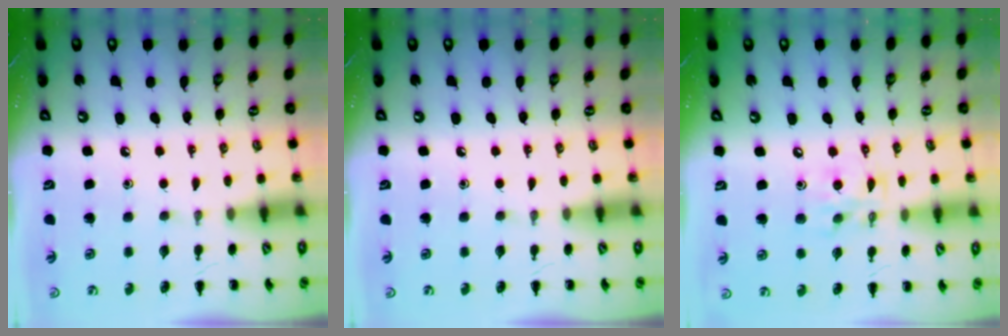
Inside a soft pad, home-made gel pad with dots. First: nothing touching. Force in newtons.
{"total": 0.0}
{"total": 9.8, "press": 9.7, "slide": 1.3}